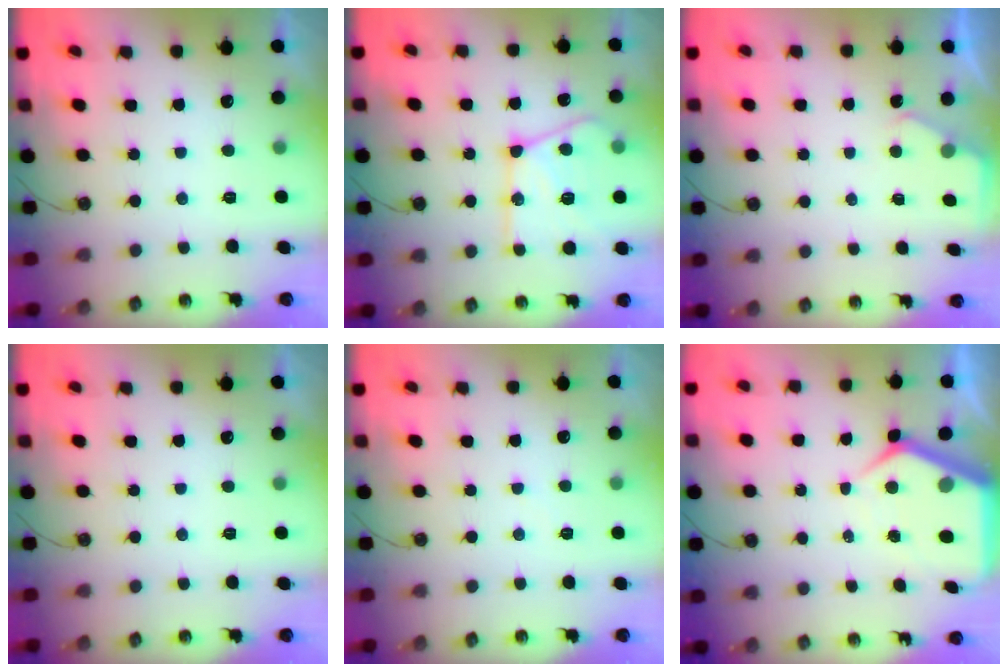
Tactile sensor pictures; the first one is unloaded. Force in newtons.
{"total": 19.3, "press": 19.1, "slide": 2.0}
{"total": 1.8, "press": 1.7, "slide": 0.3}
{"total": 0.0}
{"total": 3.4, "press": 3.3, "slide": 0.5}
{"total": 8.7, "press": 8.6, "slide": 0.8}